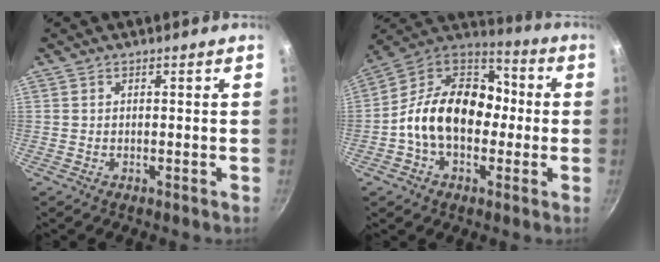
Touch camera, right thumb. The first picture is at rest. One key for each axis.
{"total": 18.8, "fx": -1.7, "fy": 13.3, "fz": 13.2, "tx": -0.176, "ty": 0.051, "tz": -0.049}